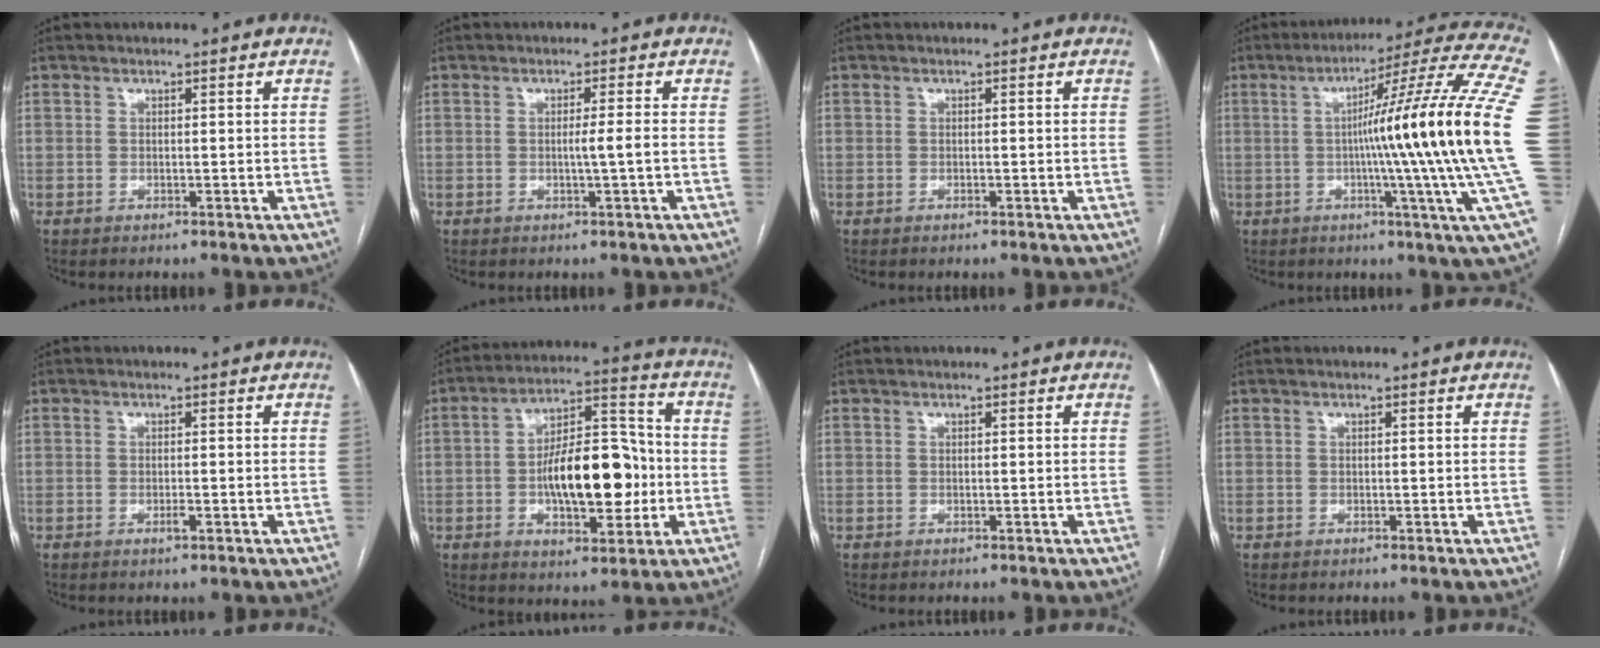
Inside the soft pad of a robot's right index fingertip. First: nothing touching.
{"total": 2.0, "force": [-0.3, -0.8, 1.8], "torque": [-0.029, -0.001, -0.007]}
{"total": 0.0}
{"total": 22.4, "force": [-0.6, -3.5, 22.1], "torque": [-0.261, -0.001, -0.032]}
{"total": 1.0, "force": [-0.4, 0.1, 0.9], "torque": [-0.020, -0.002, -0.006]}
{"total": 14.7, "force": [-2.0, 6.0, 13.3], "torque": [-0.219, 0.024, -0.028]}
{"total": 0.0}
{"total": 0.0}